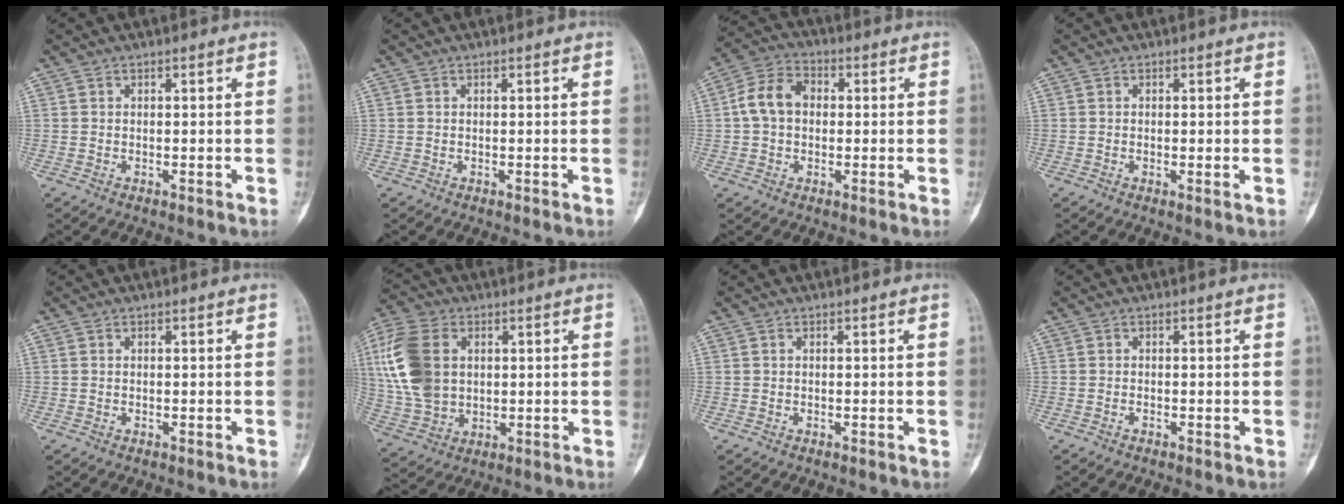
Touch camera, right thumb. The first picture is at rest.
{"total": 0.0}
{"total": 8.3, "force": [0.5, 6.2, 5.6], "torque": [-0.095, 0.025, 0.000]}
{"total": 1.3, "force": [-0.1, 0.2, 1.2], "torque": [-0.015, -0.003, -0.002]}
{"total": 0.0}
{"total": 15.8, "force": [3.2, 11.1, 10.9], "torque": [-0.226, 0.002, 0.066]}
{"total": 0.0}
{"total": 0.0}